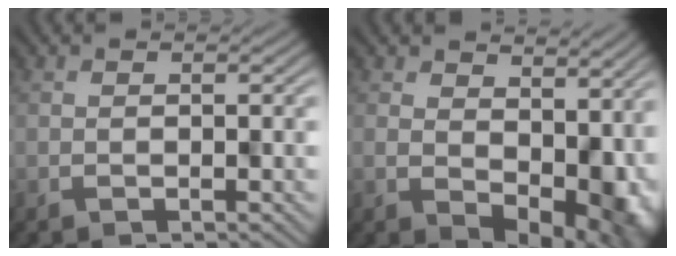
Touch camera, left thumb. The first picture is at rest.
{"total": 10.5, "force": [-0.3, 6.7, 8.1], "torque": [-0.101, -0.034, 0.027]}